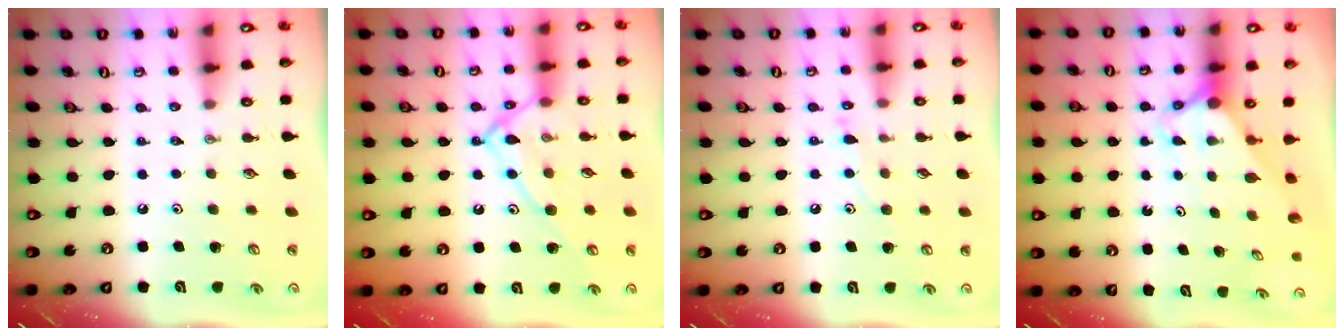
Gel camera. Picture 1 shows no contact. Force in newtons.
{"total": 13.9, "press": 13.9, "slide": 0.7}
{"total": 6.7, "press": 6.7, "slide": 0.3}
{"total": 2.8, "press": 2.8, "slide": 0.0}